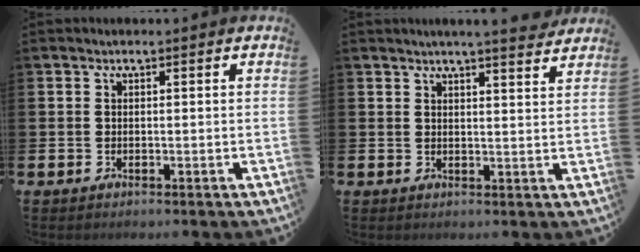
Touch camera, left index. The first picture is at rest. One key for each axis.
{"total": 4.4, "fx": 4.2, "fy": -0.4, "fz": 1.1, "tx": -0.021, "ty": -0.022, "tz": 0.073}